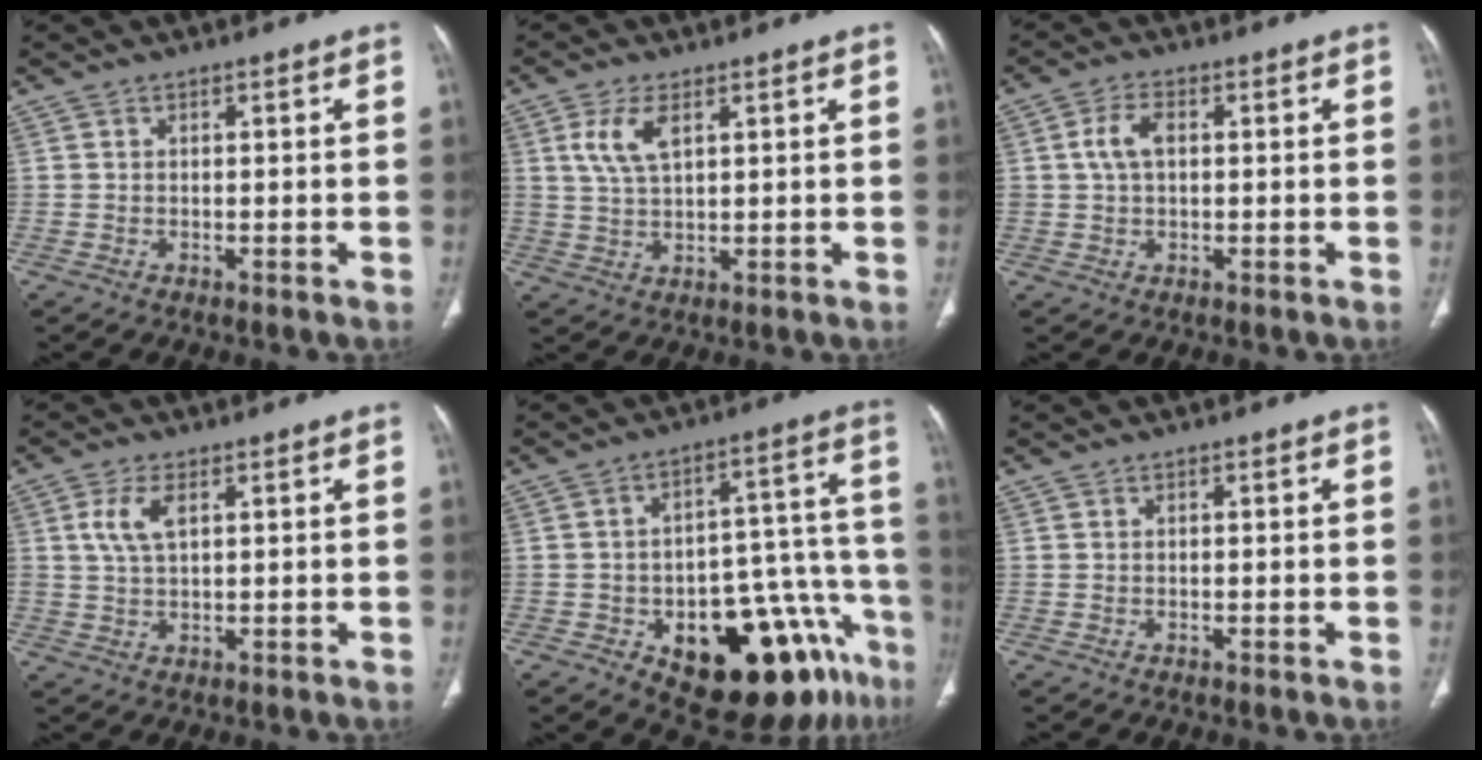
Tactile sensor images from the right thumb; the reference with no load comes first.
{"total": 6.1, "force": [2.4, 2.8, 4.8], "torque": [-0.106, -0.007, 0.051]}
{"total": 4.7, "force": [0.8, 2.9, 3.6], "torque": [-0.076, 0.009, 0.014]}
{"total": 5.2, "force": [1.7, 2.5, 4.2], "torque": [-0.093, 0.000, 0.035]}
{"total": 22.5, "force": [-11.7, 9.9, 16.5], "torque": [-0.150, 0.087, -0.153]}
{"total": 0.0}